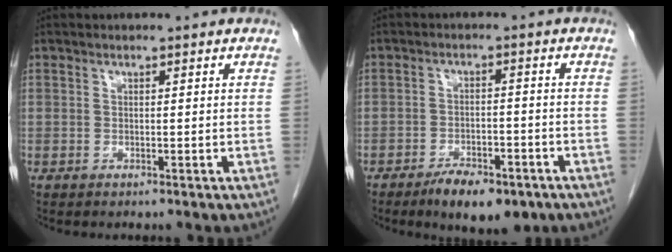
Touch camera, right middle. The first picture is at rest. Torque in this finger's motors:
{"motor_torque": [0.66, -0.53, 0.26, 0.06]}